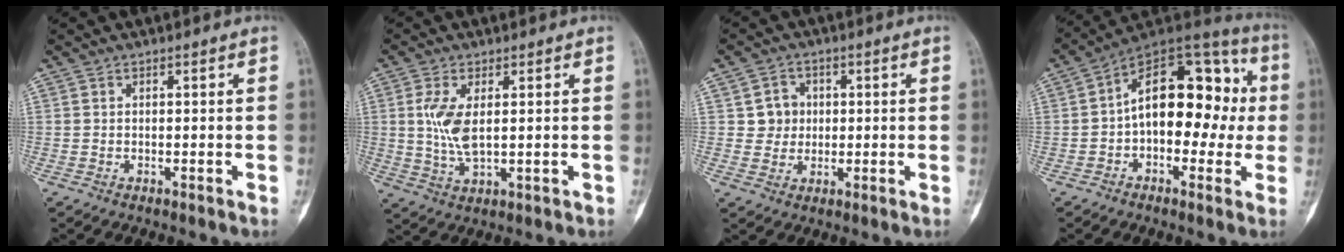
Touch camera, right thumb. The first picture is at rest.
{"total": 6.9, "force": [1.1, 3.0, 6.1], "torque": [-0.131, -0.009, 0.028]}
{"total": 4.8, "force": [0.8, 4.7, 1.0], "torque": [0.014, 0.006, 0.009]}
{"total": 18.3, "force": [0.0, 11.1, 14.6], "torque": [-0.167, 0.053, -0.015]}